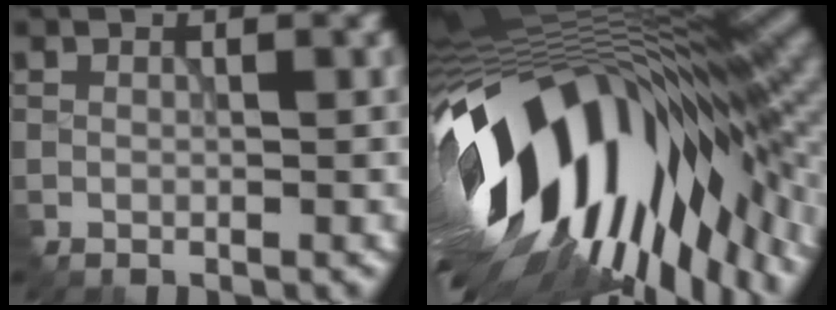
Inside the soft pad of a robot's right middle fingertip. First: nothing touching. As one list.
[{"total": 18.0, "force": [-5.5, 8.2, 15.1], "torque": [-0.272, -0.014, -0.096]}]